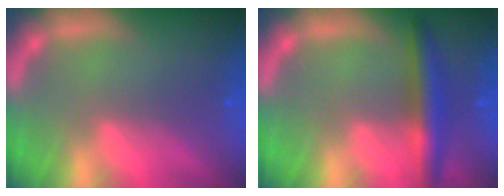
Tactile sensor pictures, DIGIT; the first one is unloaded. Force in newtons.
{"total": 4.5}